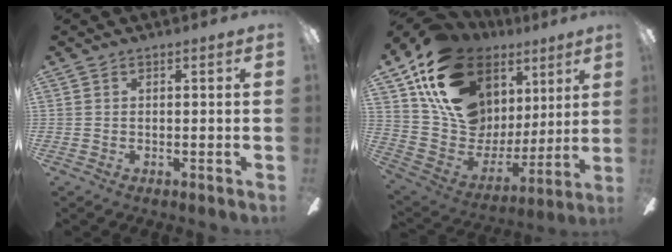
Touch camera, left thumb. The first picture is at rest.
{"total": 20.5, "force": [11.7, 13.8, 9.7], "torque": [-0.170, -0.066, 0.229]}